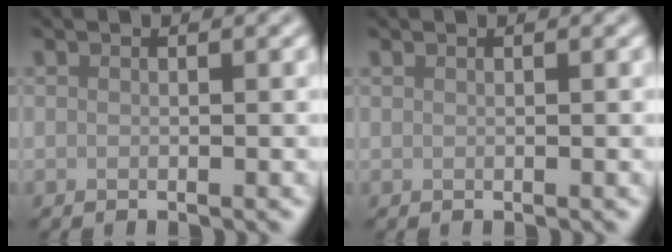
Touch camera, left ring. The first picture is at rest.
{"total": 0.0}